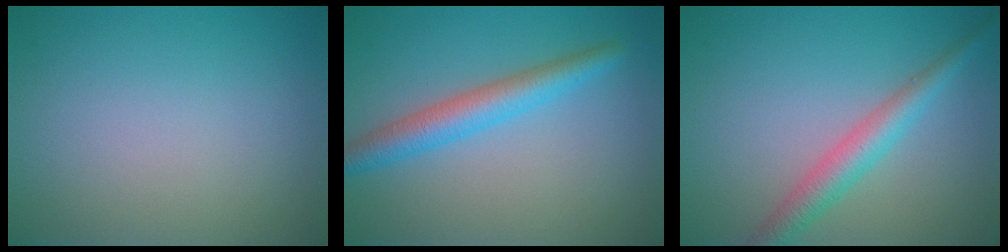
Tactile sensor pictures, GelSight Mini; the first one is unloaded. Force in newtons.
{"total": 3.7, "press": 3.7, "slide": 0.1}
{"total": 3.3, "press": 3.3, "slide": 0.1}